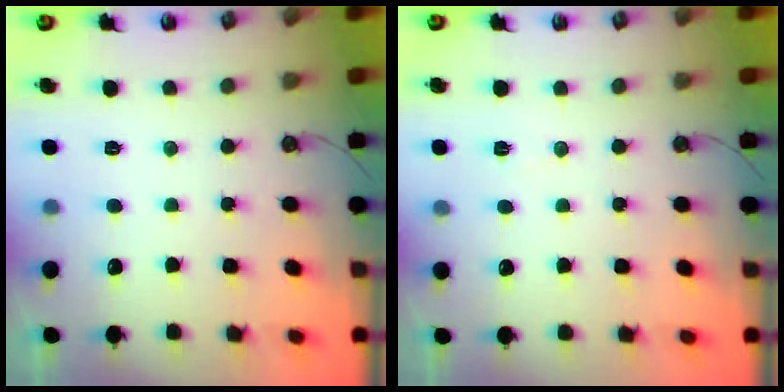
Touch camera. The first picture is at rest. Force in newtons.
{"total": 5.2, "press": 2.7, "slide": 4.5}